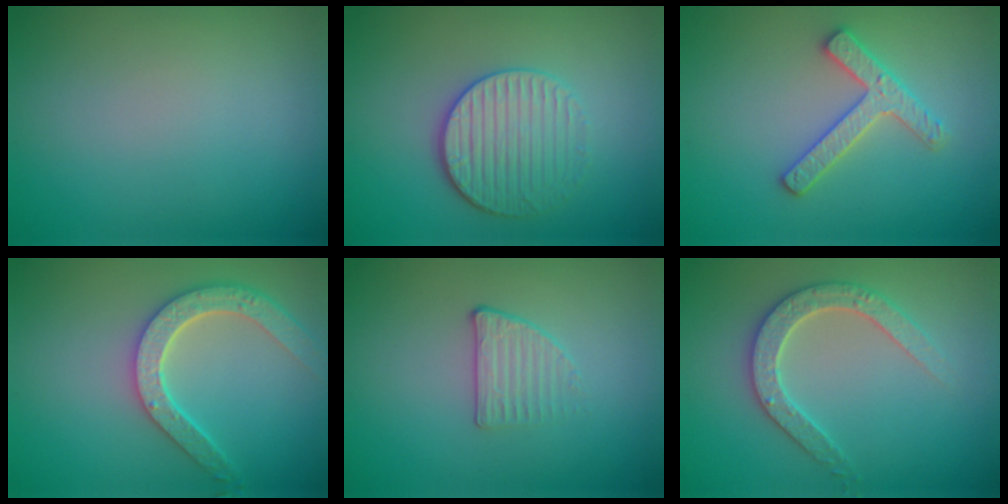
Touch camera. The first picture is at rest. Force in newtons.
{"total": 3.8, "press": 3.4, "slide": 1.7}
{"total": 2.7, "press": 2.6, "slide": 0.5}
{"total": 4.6, "press": 3.8, "slide": 2.6}
{"total": 1.6, "press": 1.1, "slide": 1.1}
{"total": 3.0, "press": 2.9, "slide": 0.6}